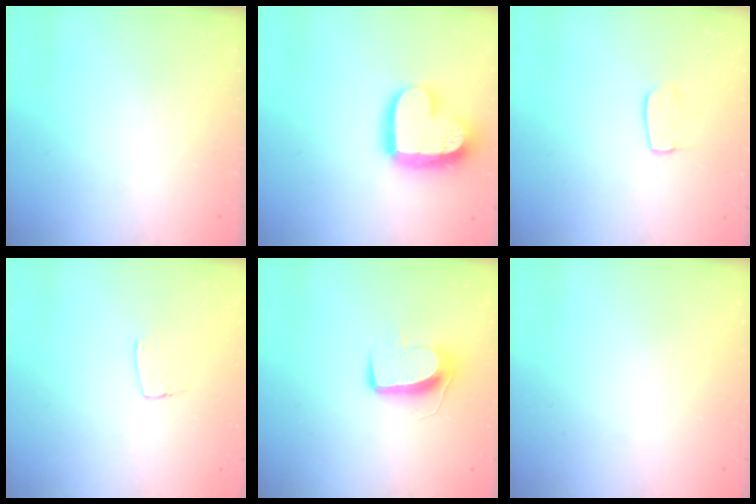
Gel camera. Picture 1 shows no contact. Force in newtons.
{"total": 18.1, "press": 18.0, "slide": 1.5}
{"total": 5.6, "press": 5.6, "slide": 0.2}
{"total": 5.5, "press": 5.5, "slide": 0.4}
{"total": 11.0, "press": 11.0, "slide": 0.9}
{"total": 0.0}